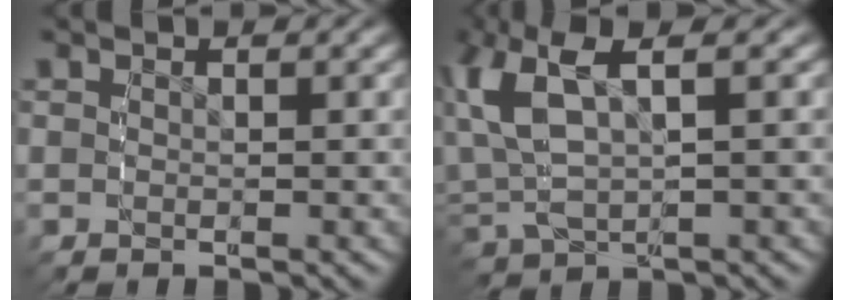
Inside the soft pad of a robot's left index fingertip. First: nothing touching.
{"total": 6.8, "force": [1.6, 4.1, 5.2], "torque": [-0.130, -0.002, 0.037]}